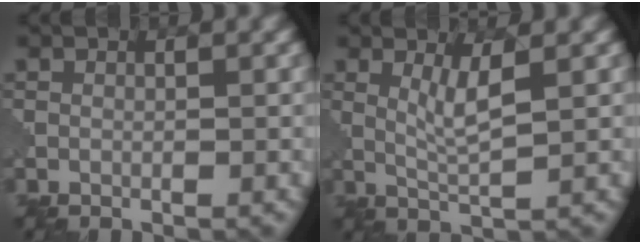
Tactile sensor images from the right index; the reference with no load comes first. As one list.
[{"total": 2.8, "force": [0.9, 0.5, 2.6], "torque": [-0.052, -0.007, 0.020]}]